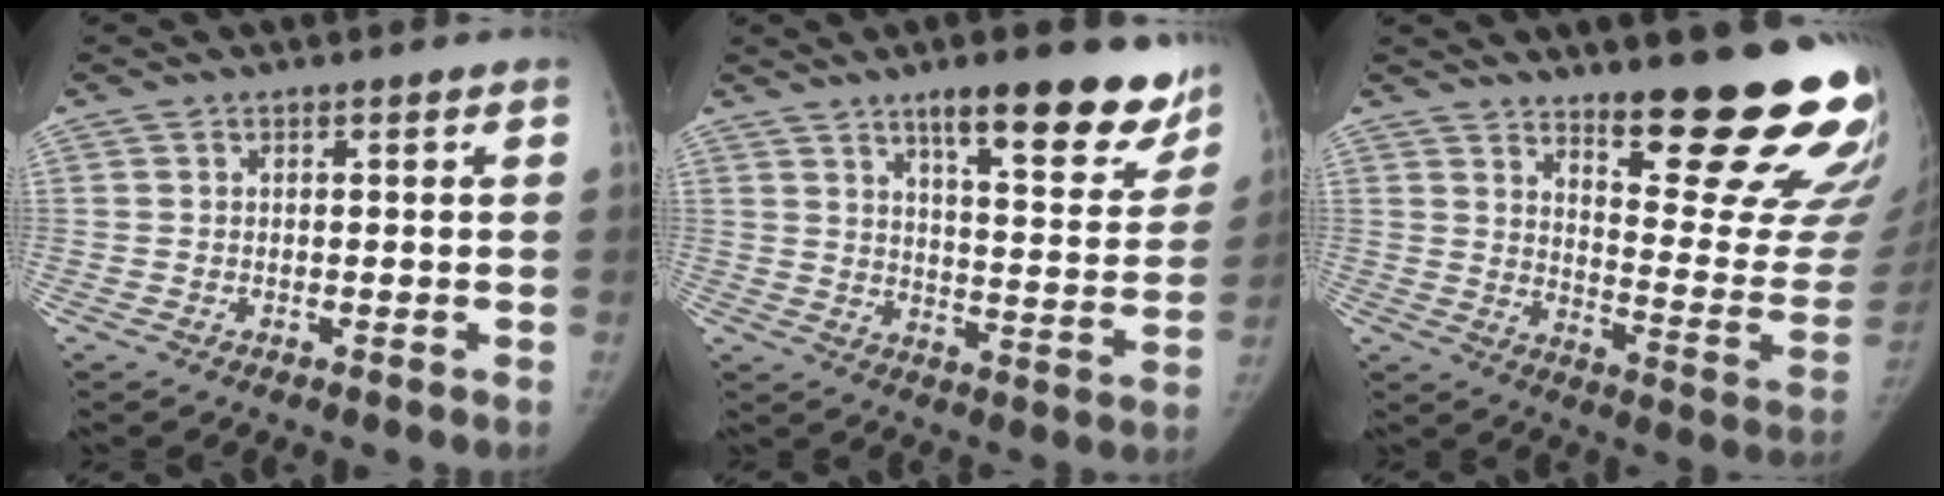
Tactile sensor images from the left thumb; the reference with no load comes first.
{"total": 18.3, "force": [12.7, 5.1, 12.1], "torque": [-0.112, -0.072, 0.180]}
{"total": 23.2, "force": [17.0, 4.5, 15.2], "torque": [-0.169, -0.149, 0.230]}